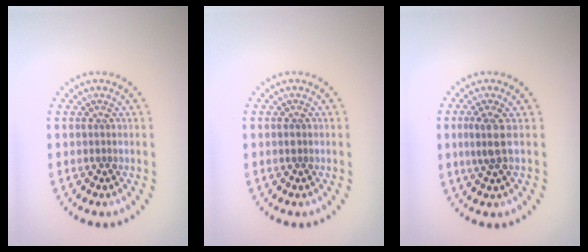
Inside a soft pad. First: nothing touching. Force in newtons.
{"total": 0.7, "press": 0.7, "slide": 0.1}
{"total": 2.2, "press": 1.8, "slide": 1.2}